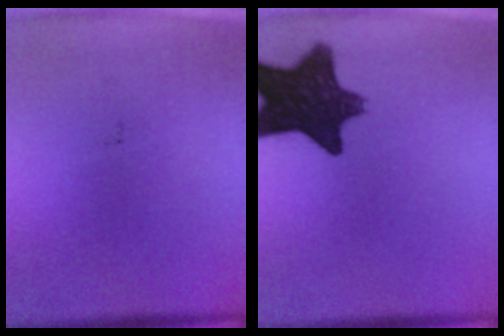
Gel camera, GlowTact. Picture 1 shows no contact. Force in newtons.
{"total": 13.0}